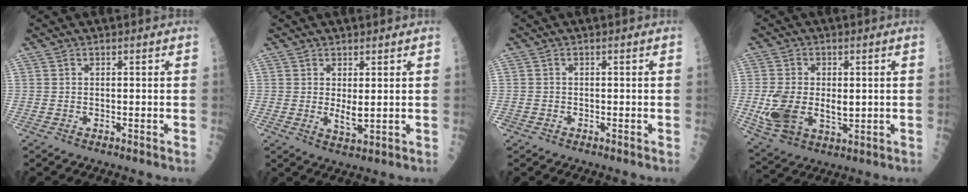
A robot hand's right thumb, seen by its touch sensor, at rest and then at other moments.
{"total": 3.0, "force": [0.5, 1.1, 2.7], "torque": [-0.045, -0.012, 0.014]}
{"total": 0.7, "force": [-0.4, 0.6, 0.1], "torque": [0.003, 0.003, -0.010]}
{"total": 12.8, "force": [-0.8, 8.1, 9.8], "torque": [-0.186, -0.008, 0.002]}